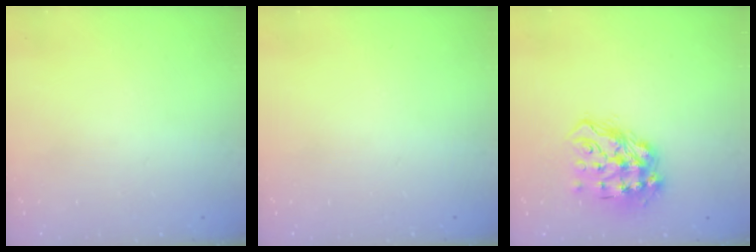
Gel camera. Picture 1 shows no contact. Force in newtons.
{"total": 0.0}
{"total": 15.3, "press": 15.2, "slide": 1.3}